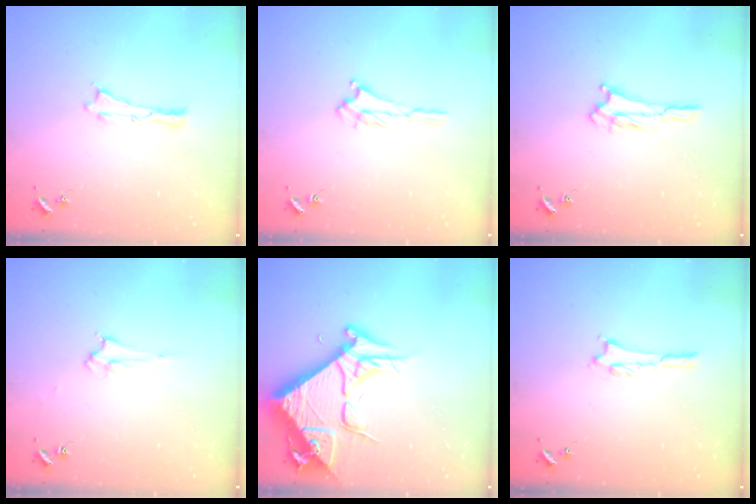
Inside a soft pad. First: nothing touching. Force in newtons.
{"total": 2.0, "press": 2.0, "slide": 0.5}
{"total": 1.7, "press": 1.7, "slide": 0.2}
{"total": 2.1, "press": 2.1, "slide": 0.2}
{"total": 10.5, "press": 10.5, "slide": 1.0}
{"total": 1.0, "press": 1.0, "slide": 0.2}